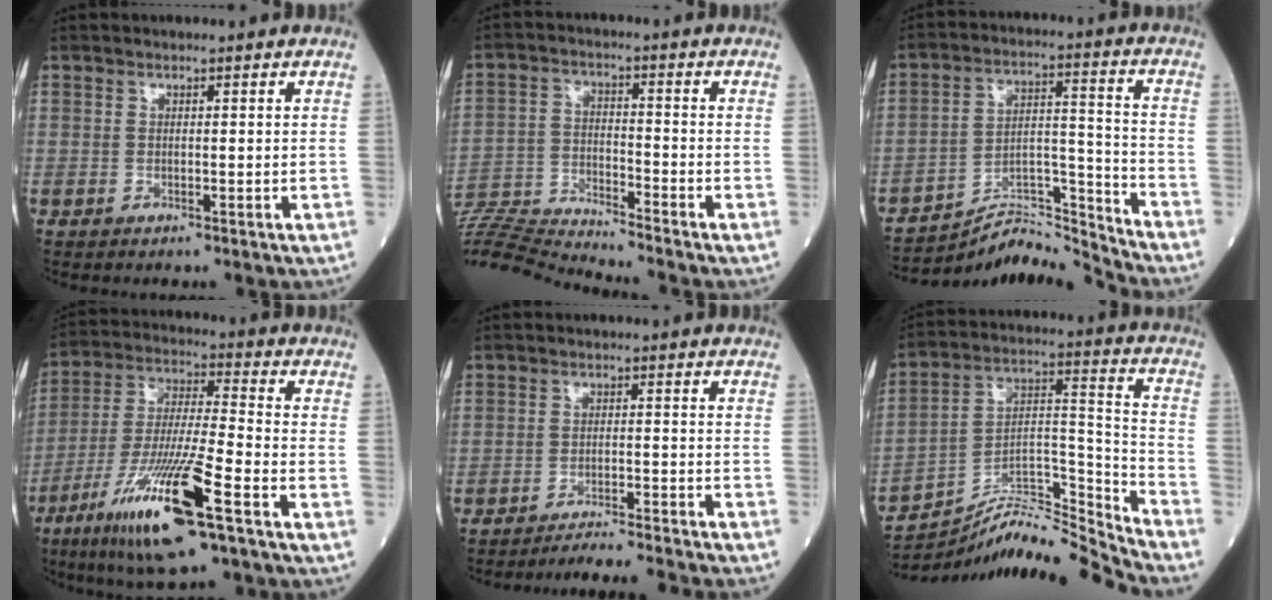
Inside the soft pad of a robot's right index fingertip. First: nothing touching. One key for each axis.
{"total": 12.6, "fx": -12.3, "fy": -2.1, "fz": 1.7, "tx": -0.034, "ty": 0.008, "tz": -0.227}
{"total": 11.2, "fx": -11.1, "fy": -1.3, "fz": -0.5, "tx": 0.011, "ty": 0.052, "tz": -0.191}
{"total": 17.5, "fx": -9.0, "fy": 1.2, "fz": 15.0, "tx": -0.311, "ty": -0.039, "tz": -0.166}
{"total": 11.7, "fx": -11.1, "fy": -1.7, "fz": 3.3, "tx": -0.023, "ty": -0.022, "tz": -0.155}
{"total": 15.5, "fx": -15.1, "fy": -1.4, "fz": 3.0, "tx": -0.040, "ty": 0.062, "tz": -0.259}